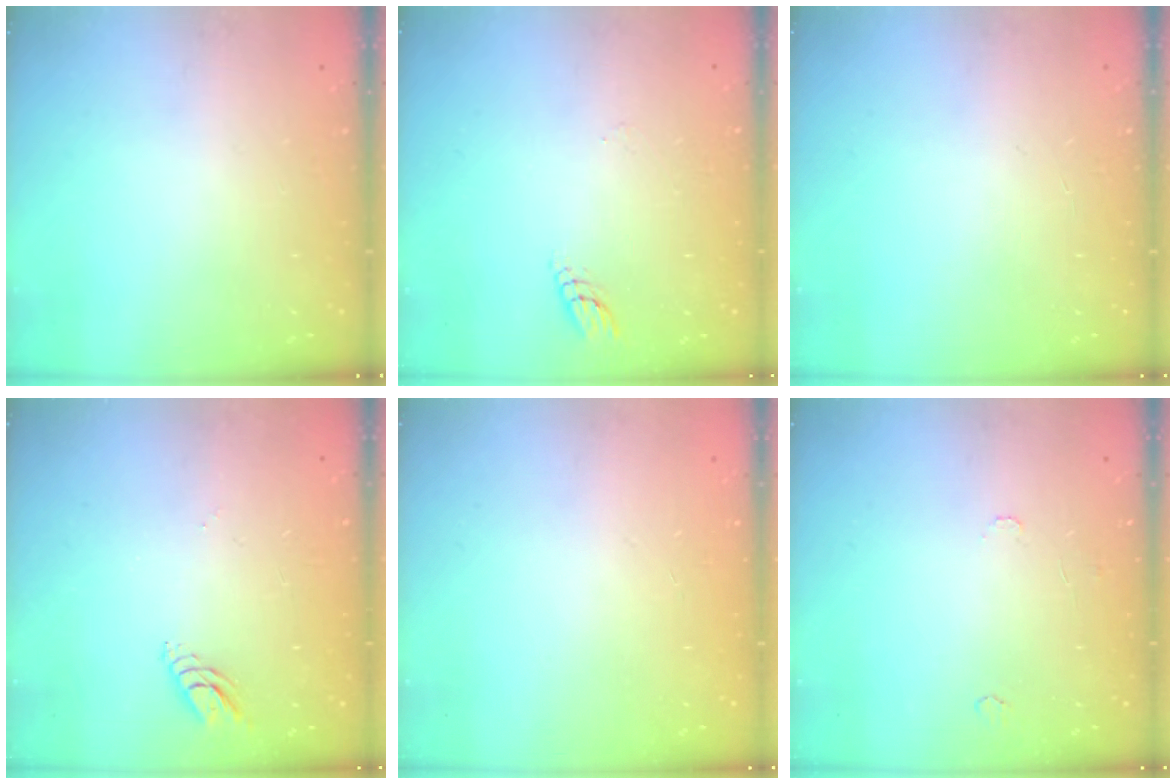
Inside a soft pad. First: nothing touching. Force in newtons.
{"total": 4.4, "press": 4.3, "slide": 0.4}
{"total": 2.3, "press": 2.3, "slide": 0.2}
{"total": 4.5, "press": 4.5, "slide": 0.0}
{"total": 0.0}
{"total": 5.1, "press": 5.1, "slide": 0.5}